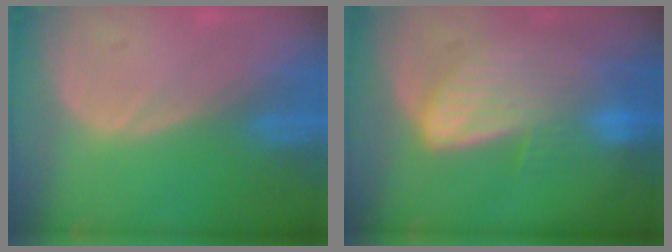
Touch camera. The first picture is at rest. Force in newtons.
{"total": 6.7, "press": 6.7, "slide": 0.4}